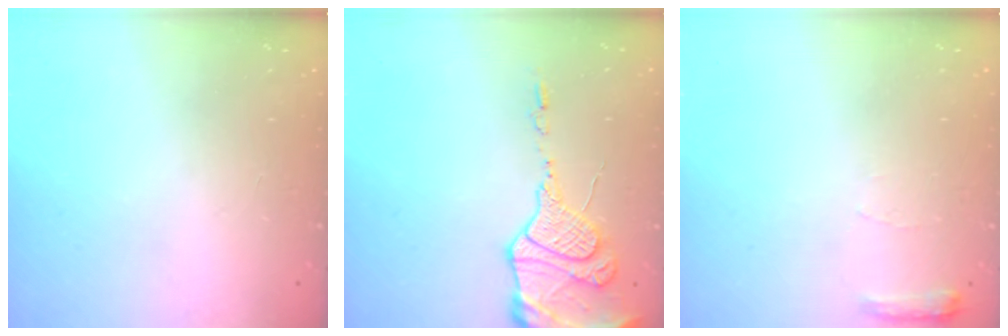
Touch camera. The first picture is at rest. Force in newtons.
{"total": 15.6, "press": 15.1, "slide": 3.7}
{"total": 5.6, "press": 5.6, "slide": 0.7}